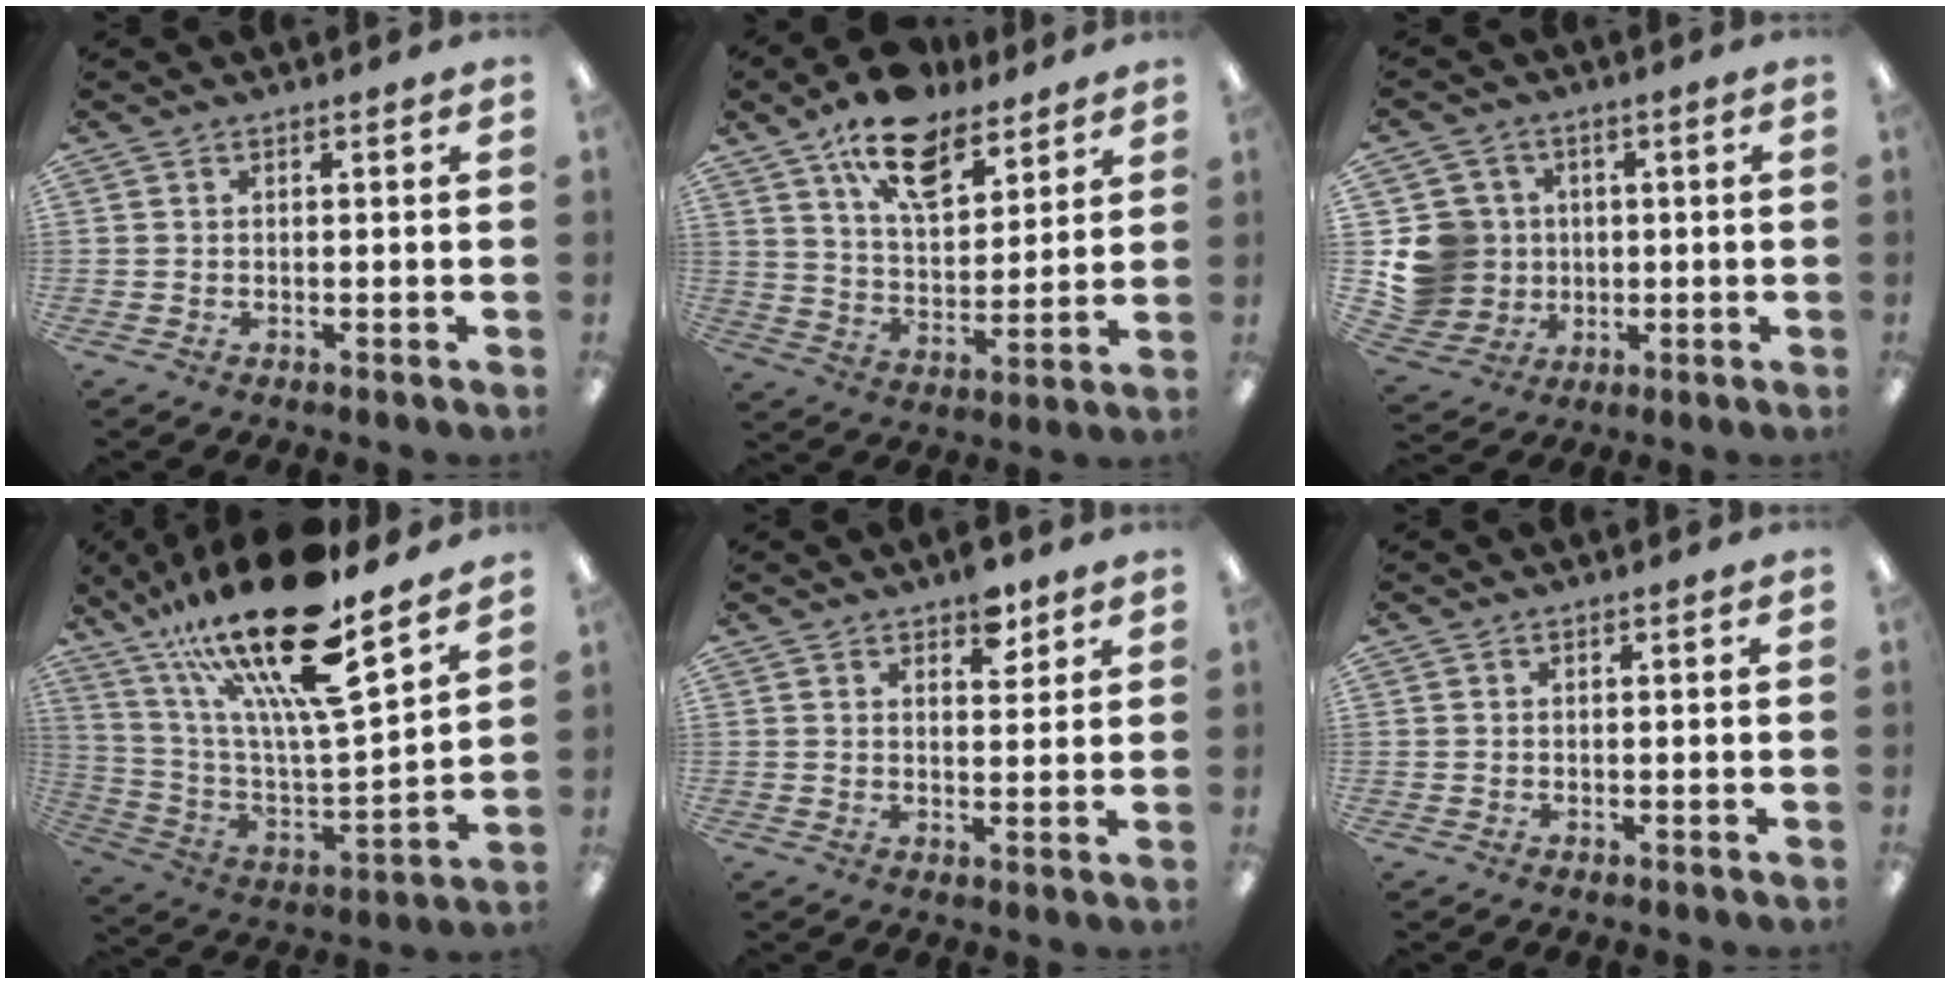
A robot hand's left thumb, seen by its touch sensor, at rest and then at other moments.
{"total": 15.2, "force": [10.8, 7.2, 8.0], "torque": [-0.129, -0.053, 0.190]}
{"total": 11.7, "force": [0.7, 11.3, 2.7], "torque": [-0.081, 0.014, 0.028]}
{"total": 26.1, "force": [18.3, 6.3, 17.5], "torque": [-0.308, -0.110, 0.304]}
{"total": 5.8, "force": [4.2, 2.8, 2.9], "torque": [-0.018, -0.025, 0.068]}
{"total": 0.0}